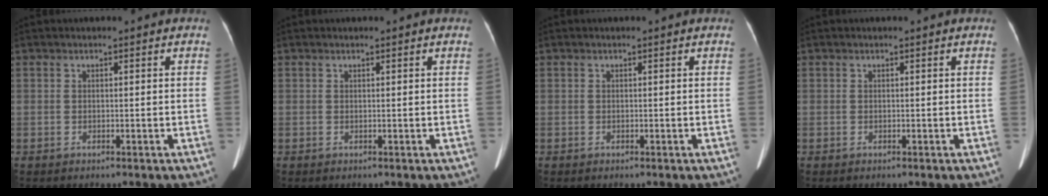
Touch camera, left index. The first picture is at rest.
{"total": 0.0}
{"total": 0.0}
{"total": 0.0}